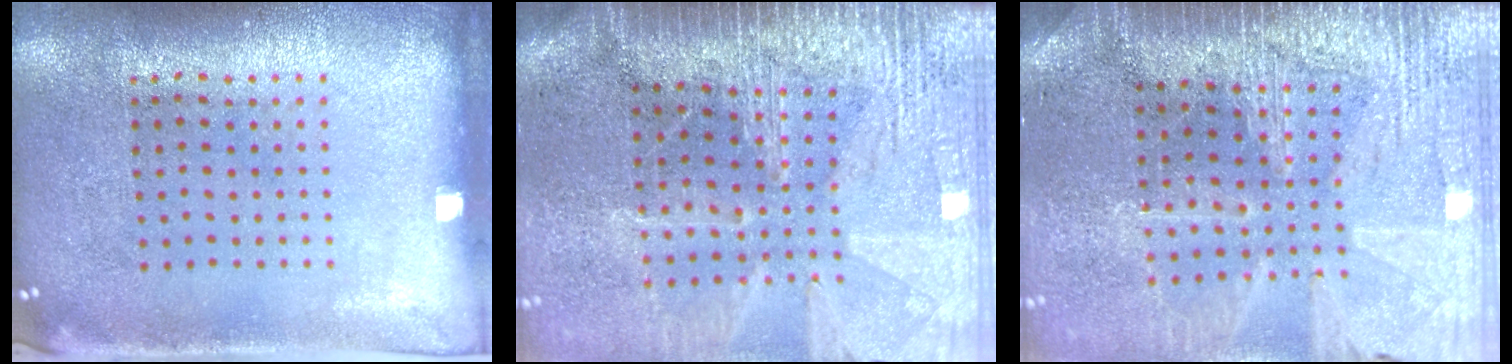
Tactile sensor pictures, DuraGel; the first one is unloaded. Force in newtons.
{"total": 3.6, "press": 3.3, "slide": 1.6}
{"total": 3.5, "press": 3.3, "slide": 1.2}